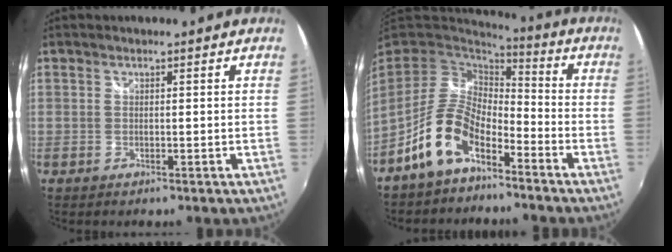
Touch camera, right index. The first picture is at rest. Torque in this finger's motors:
{"motor_torque": [1.11, -1.03, 0.80, 0.20]}